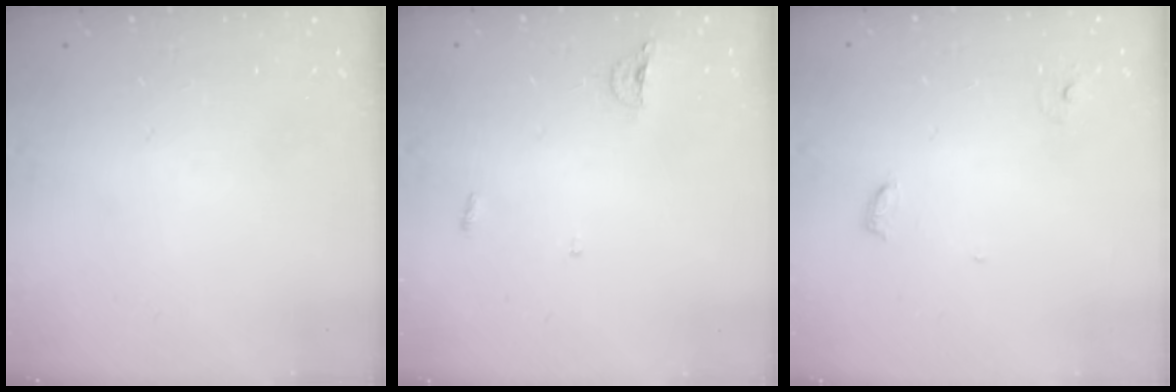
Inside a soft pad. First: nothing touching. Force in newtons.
{"total": 3.9, "press": 3.8, "slide": 0.8}
{"total": 4.0, "press": 4.0, "slide": 0.3}